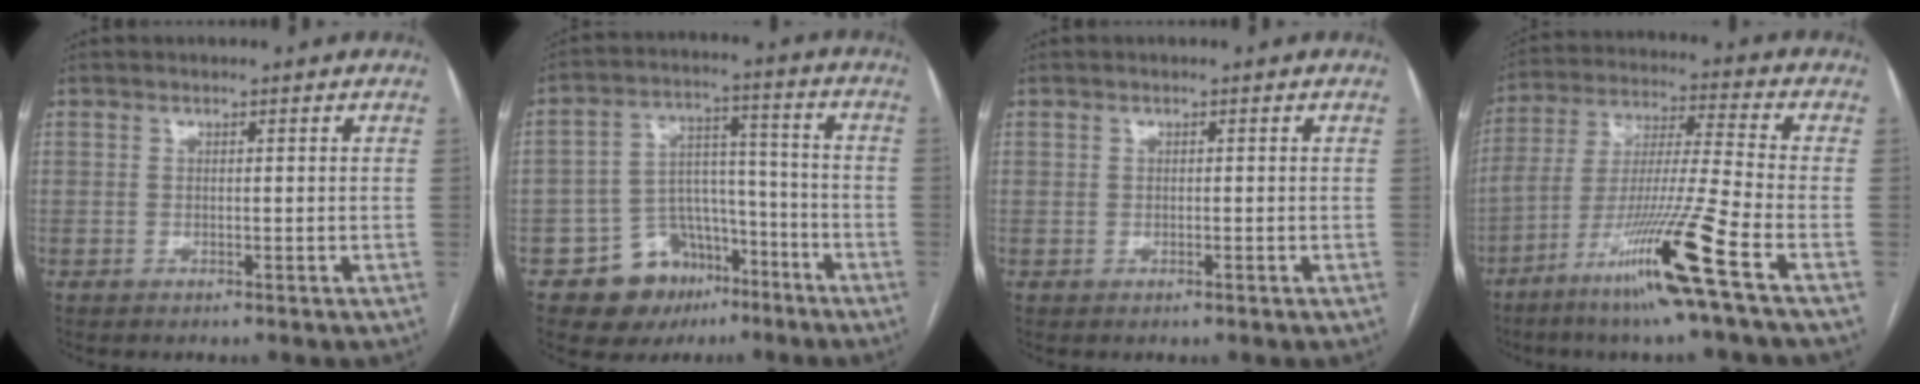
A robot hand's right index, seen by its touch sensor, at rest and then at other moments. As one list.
[{"total": 11.2, "force": [-6.7, 7.8, 4.3], "torque": [-0.057, 0.041, -0.098]}, {"total": 0.6, "force": [0.0, 0.6, 0.3], "torque": [-0.007, 0.001, 0.002]}, {"total": 16.2, "force": [-8.6, -2.0, 13.6], "torque": [-0.273, -0.032, -0.161]}]